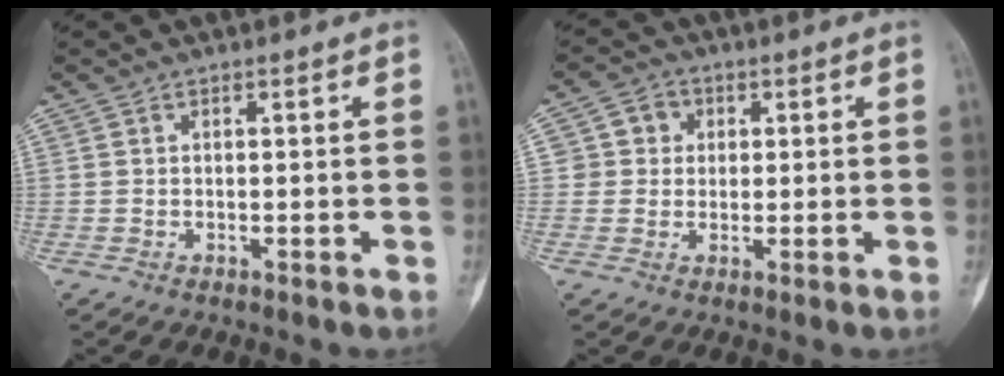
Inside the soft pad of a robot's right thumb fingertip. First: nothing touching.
{"total": 4.8, "force": [0.9, 4.6, 1.0], "torque": [0.021, 0.005, 0.011]}